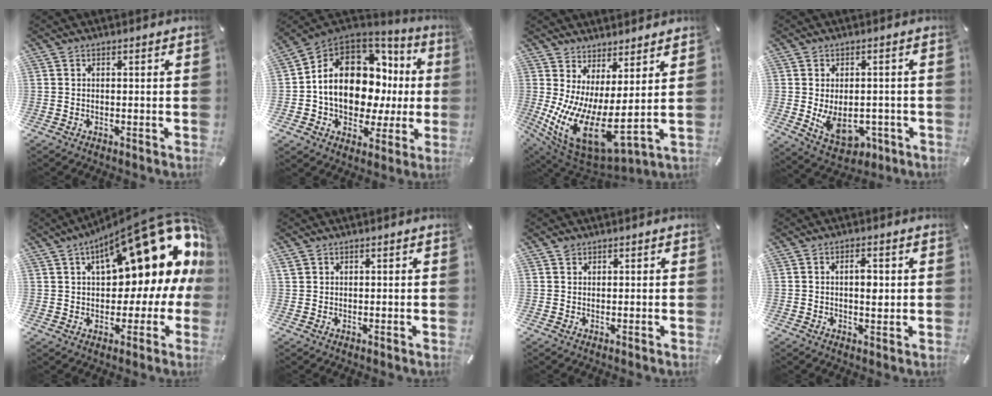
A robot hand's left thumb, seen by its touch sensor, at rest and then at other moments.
{"total": 16.7, "force": [2.1, 11.7, 11.7], "torque": [-0.197, -0.019, 0.040]}
{"total": 12.1, "force": [-1.6, 4.8, 11.0], "torque": [-0.216, -0.040, -0.017]}
{"total": 9.5, "force": [-1.7, 6.6, 6.5], "torque": [-0.101, -0.004, -0.025]}
{"total": 23.7, "force": [10.2, 9.7, 19.0], "torque": [-0.253, -0.064, 0.170]}
{"total": 1.3, "force": [0.4, 1.2, 0.1], "torque": [-0.004, 0.005, 0.007]}
{"total": 1.1, "force": [0.5, 1.0, 0.2], "torque": [-0.005, 0.005, 0.008]}
{"total": 3.8, "force": [0.4, 1.9, 3.2], "torque": [-0.051, -0.003, 0.004]}